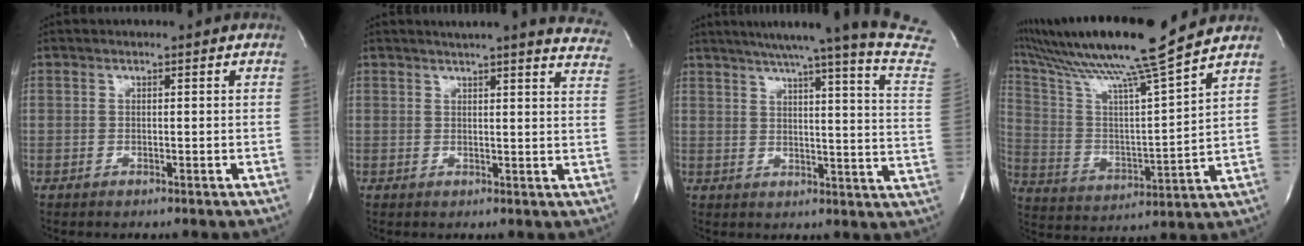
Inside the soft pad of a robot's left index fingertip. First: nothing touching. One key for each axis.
{"total": 19.5, "fx": 16.8, "fy": 0.5, "fz": 9.9, "tx": -0.133, "ty": -0.048, "tz": 0.185}
{"total": 21.9, "fx": 19.0, "fy": -2.8, "fz": 10.4, "tx": -0.154, "ty": -0.086, "tz": 0.223}
{"total": 19.9, "fx": 16.5, "fy": -1.5, "fz": 10.9, "tx": -0.208, "ty": -0.007, "tz": 0.277}